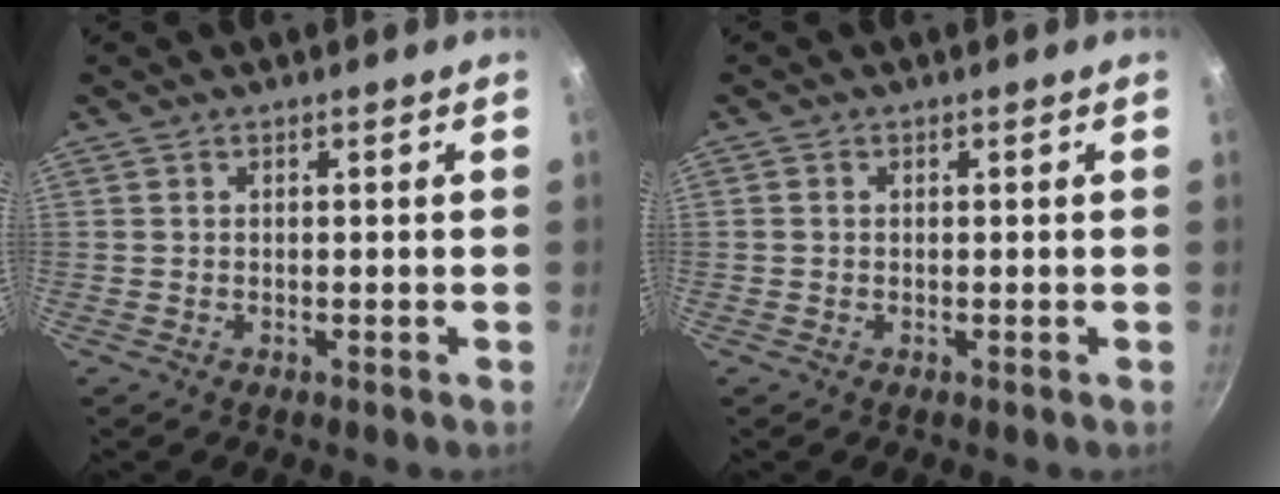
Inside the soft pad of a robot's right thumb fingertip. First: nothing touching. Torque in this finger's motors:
{"motor_torque": [0.13, -0.42, -0.23, -0.20, -0.01]}